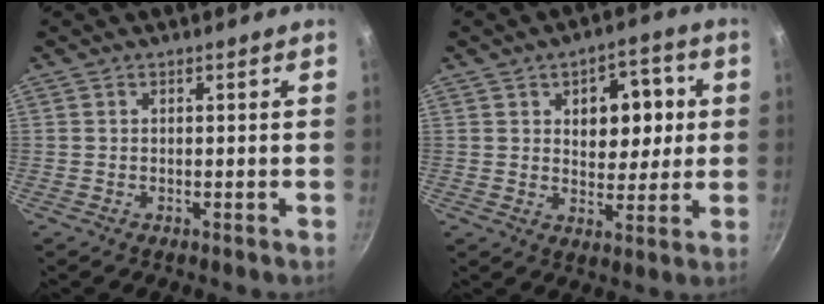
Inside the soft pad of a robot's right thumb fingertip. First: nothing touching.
{"total": 10.6, "force": [2.3, 6.9, 7.7], "torque": [-0.055, -0.006, 0.031]}